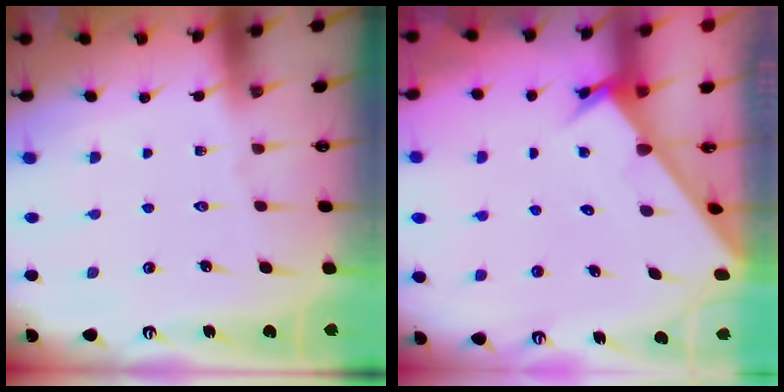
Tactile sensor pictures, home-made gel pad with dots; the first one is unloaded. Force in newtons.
{"total": 2.8, "press": 2.8, "slide": 0.1}